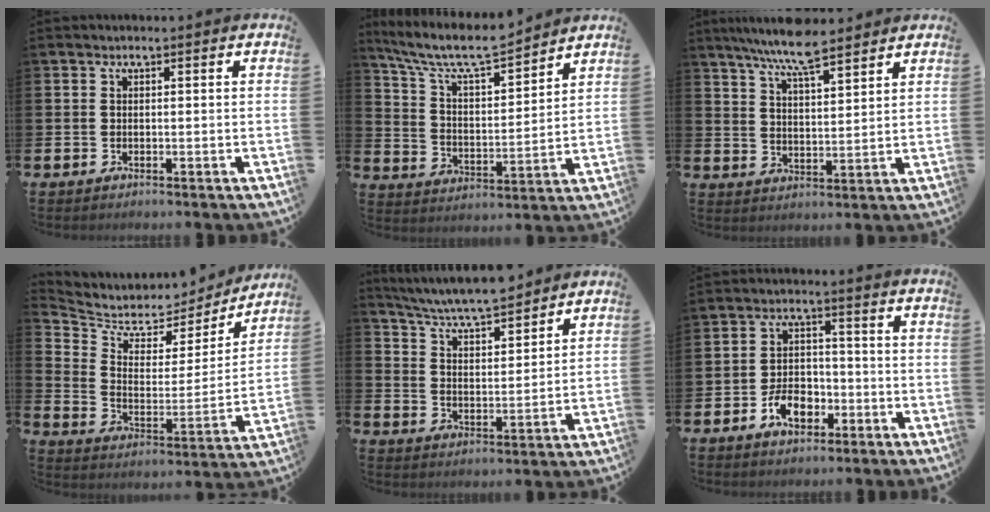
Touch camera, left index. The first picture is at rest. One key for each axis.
{"total": 8.9, "fx": 8.2, "fy": 1.6, "fz": 3.2, "tx": -0.101, "ty": -0.051, "tz": 0.144}
{"total": 7.6, "fx": 7.0, "fy": 1.0, "fz": 2.9, "tx": -0.072, "ty": -0.029, "tz": 0.125}
{"total": 5.9, "fx": 5.4, "fy": 2.4, "fz": 0.3, "tx": -0.050, "ty": -0.051, "tz": 0.090}
{"total": 6.7, "fx": 6.4, "fy": 0.4, "fz": 1.9, "tx": -0.066, "ty": -0.044, "tz": 0.112}
{"total": 5.1, "fx": -2.6, "fy": 3.3, "fz": 3.0, "tx": -0.042, "ty": 0.007, "tz": -0.050}